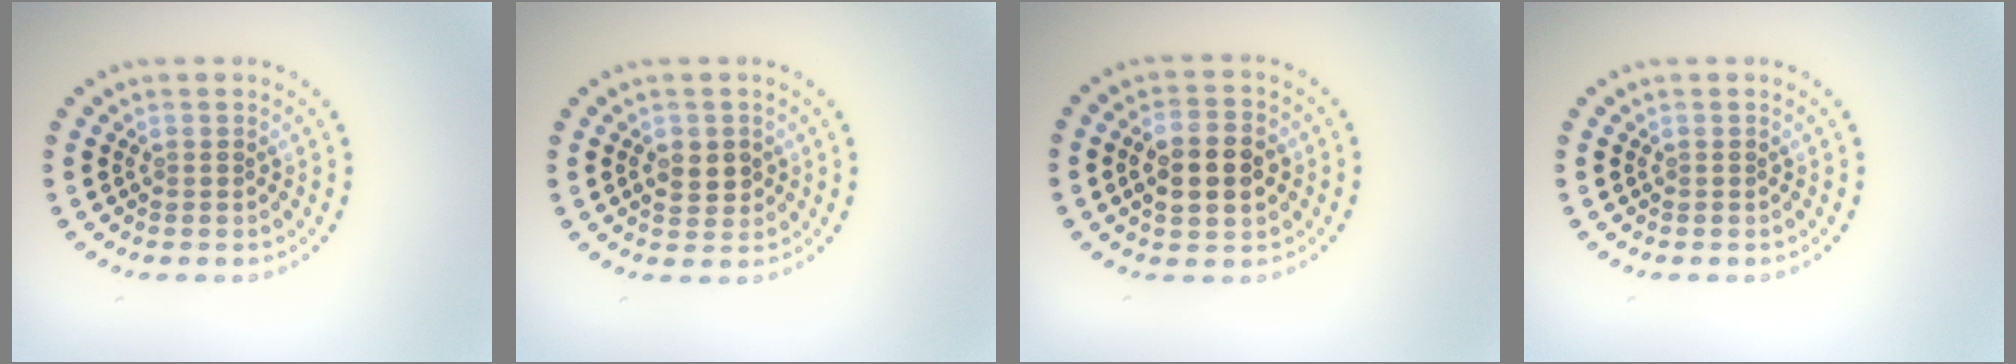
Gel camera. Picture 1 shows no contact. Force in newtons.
{"total": 2.4, "press": 2.3, "slide": 0.6}
{"total": 5.1, "press": 5.1, "slide": 0.5}
{"total": 0.0}